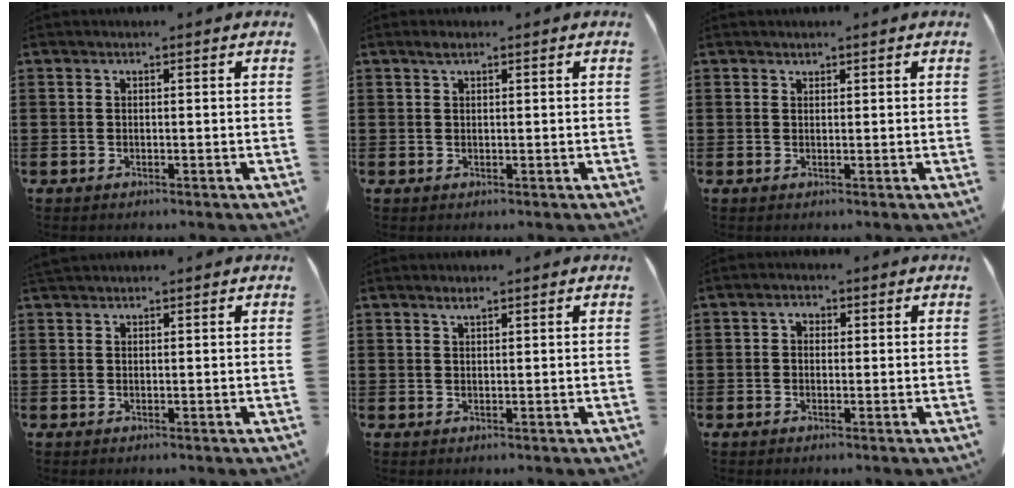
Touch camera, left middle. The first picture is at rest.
{"total": 0.9, "force": [0.5, 0.3, 0.6], "torque": [-0.014, 0.001, 0.010]}
{"total": 0.6, "force": [0.6, 0.1, -0.1], "torque": [0.000, 0.000, 0.013]}
{"total": 1.0, "force": [0.9, 0.2, 0.2], "torque": [-0.007, 0.001, 0.018]}
{"total": 1.2, "force": [0.9, 0.1, 0.8], "torque": [-0.017, 0.001, 0.017]}
{"total": 1.4, "force": [0.0, 1.0, 1.0], "torque": [-0.023, 0.006, -0.001]}